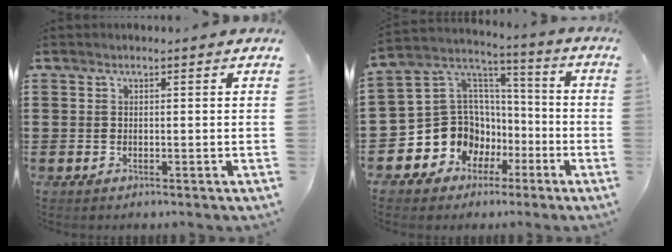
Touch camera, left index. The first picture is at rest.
{"total": 11.1, "force": [-4.3, 9.9, 2.7], "torque": [-0.104, -0.006, -0.074]}